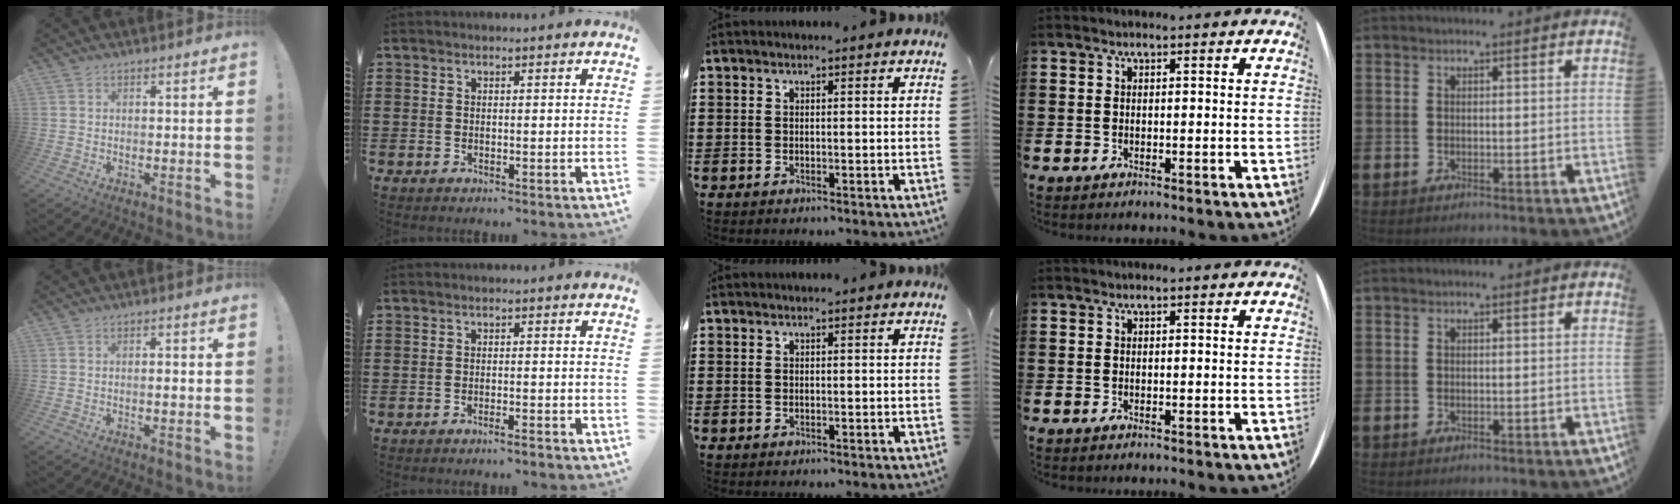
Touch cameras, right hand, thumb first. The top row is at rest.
{"thumb": {"total": 1.5, "force": [-0.4, 0.2, 1.5], "torque": [-0.018, 0.000, -0.010]}, "index": {"total": 1.5, "force": [-1.3, 0.0, 0.7], "torque": [-0.014, -0.002, -0.023]}}